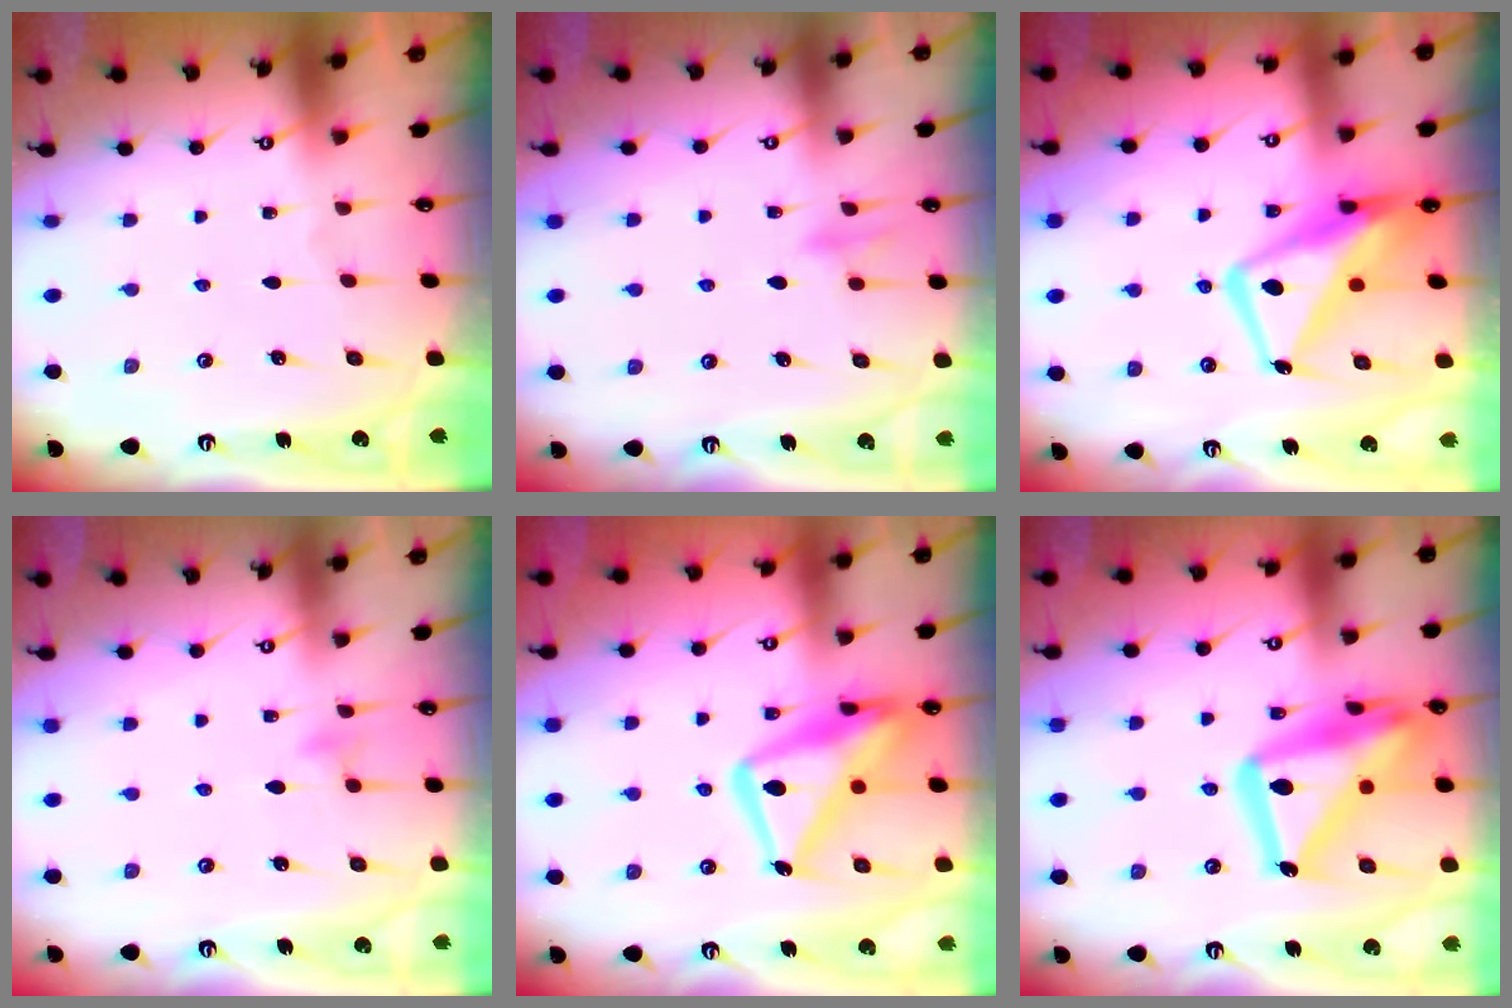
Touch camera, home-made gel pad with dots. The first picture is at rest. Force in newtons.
{"total": 8.0, "press": 8.0, "slide": 0.5}
{"total": 13.9, "press": 13.8, "slide": 2.2}
{"total": 4.6, "press": 4.5, "slide": 0.4}
{"total": 18.6, "press": 18.6, "slide": 1.6}
{"total": 23.4, "press": 23.3, "slide": 2.2}